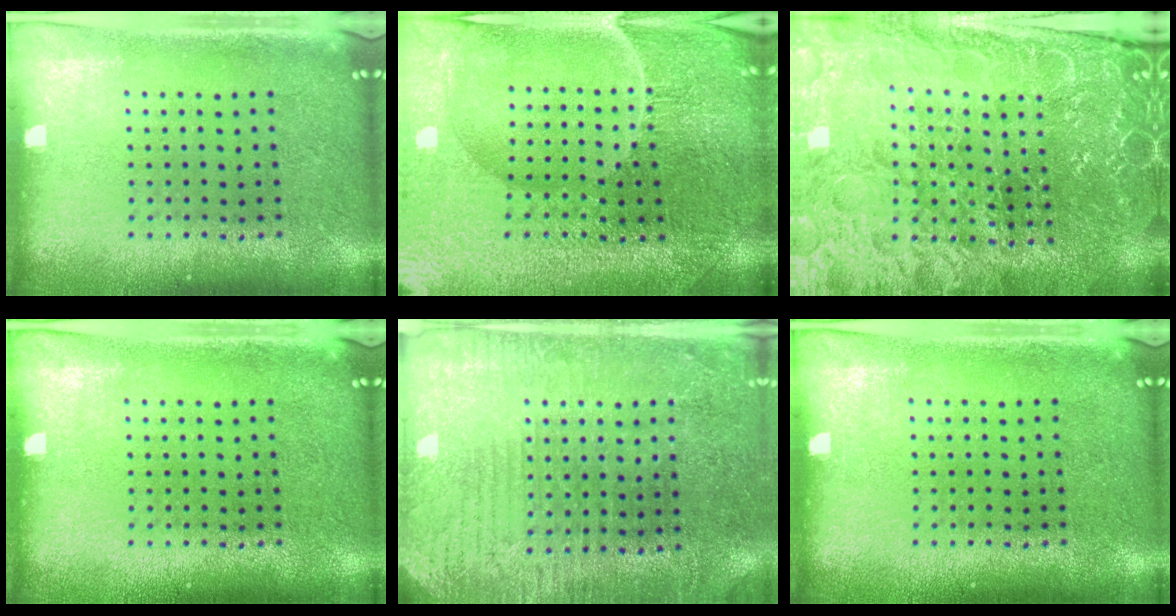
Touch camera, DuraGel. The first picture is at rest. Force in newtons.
{"total": 4.1, "press": 4.0, "slide": 0.5}
{"total": 4.9, "press": 4.7, "slide": 1.4}
{"total": 0.0}
{"total": 2.9, "press": 2.8, "slide": 0.6}
{"total": 0.0}